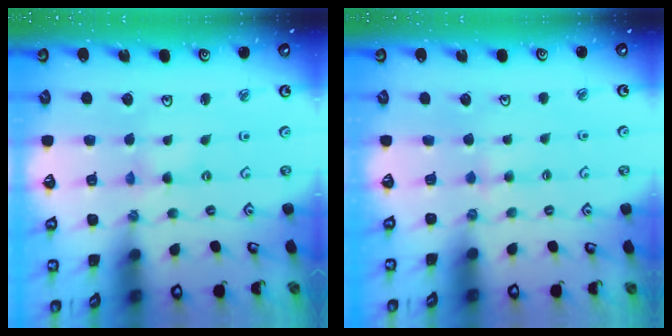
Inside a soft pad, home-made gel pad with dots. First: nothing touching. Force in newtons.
{"total": 3.5, "press": 3.5, "slide": 0.5}